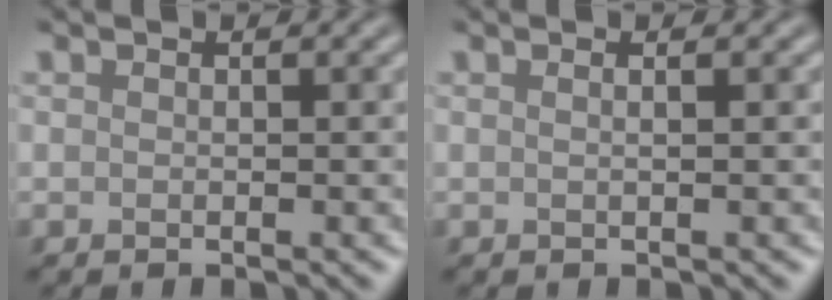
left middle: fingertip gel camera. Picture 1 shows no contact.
{"total": 1.4, "force": [0.5, 0.7, 1.1], "torque": [0.001, 0.004, -0.013]}